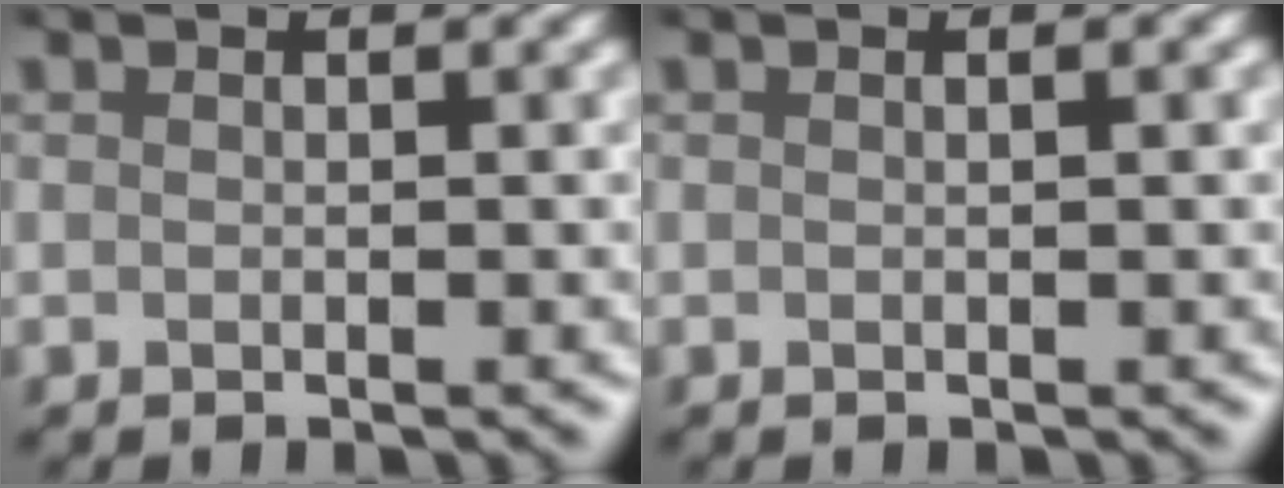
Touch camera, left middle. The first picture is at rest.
{"total": 1.5, "force": [0.6, 0.8, 1.1], "torque": [0.003, 0.006, -0.009]}